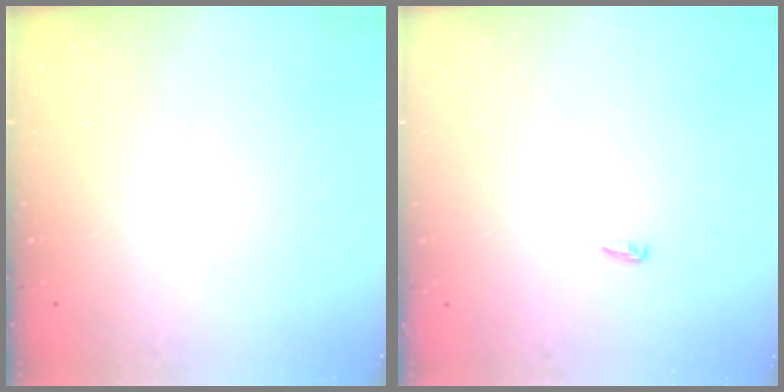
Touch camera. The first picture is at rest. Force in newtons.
{"total": 3.4, "press": 3.3, "slide": 0.7}